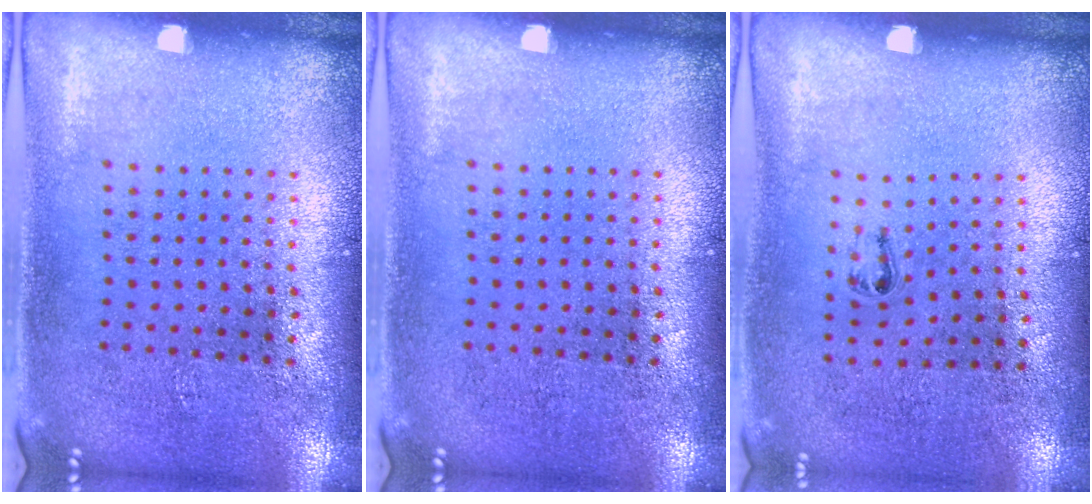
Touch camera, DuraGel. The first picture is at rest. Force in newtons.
{"total": 0.0}
{"total": 0.5, "press": 0.3, "slide": 0.5}